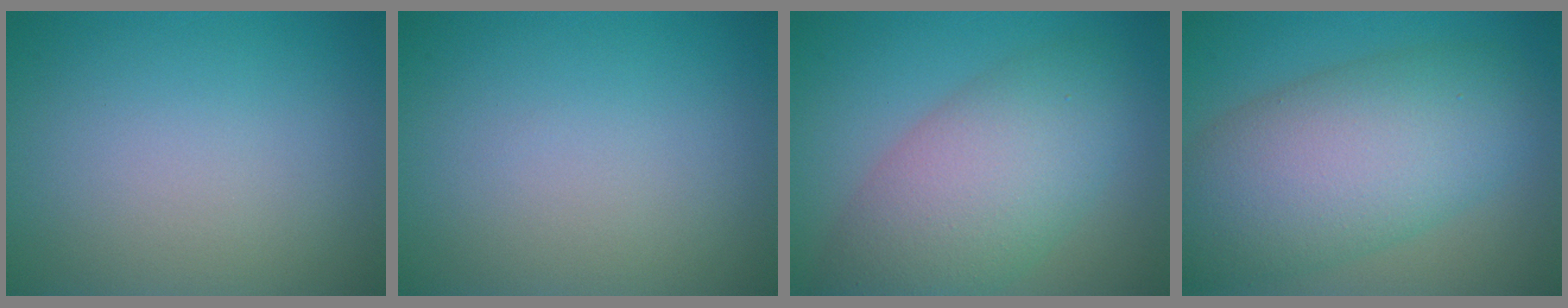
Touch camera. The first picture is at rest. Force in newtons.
{"total": 0.0}
{"total": 8.0, "press": 8.0, "slide": 0.2}
{"total": 10.2, "press": 10.2, "slide": 0.4}